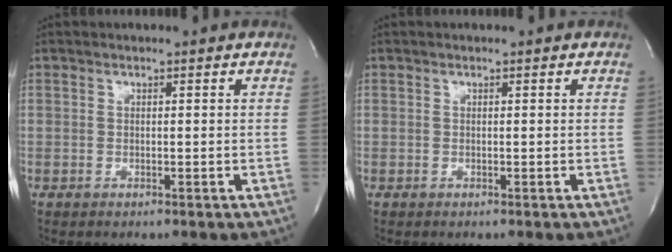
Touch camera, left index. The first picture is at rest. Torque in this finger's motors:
{"motor_torque": [-0.05, 0.05, -0.01, 0.00]}